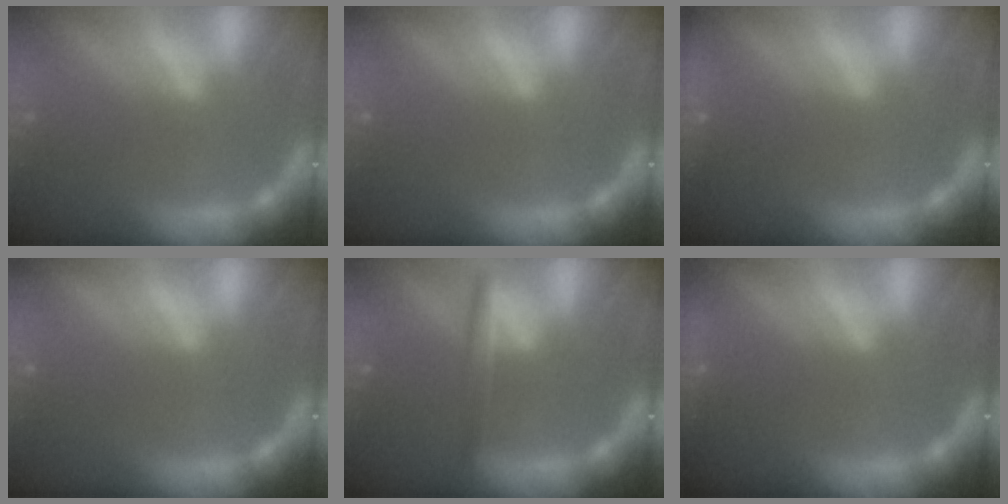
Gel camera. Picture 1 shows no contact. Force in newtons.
{"total": 0.0}
{"total": 2.9}
{"total": 0.0}
{"total": 2.5}
{"total": 1.4}